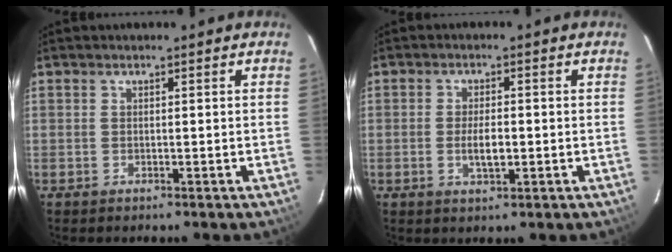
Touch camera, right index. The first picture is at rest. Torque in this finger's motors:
{"motor_torque": [0.77, -0.21, 0.44, 0.08]}